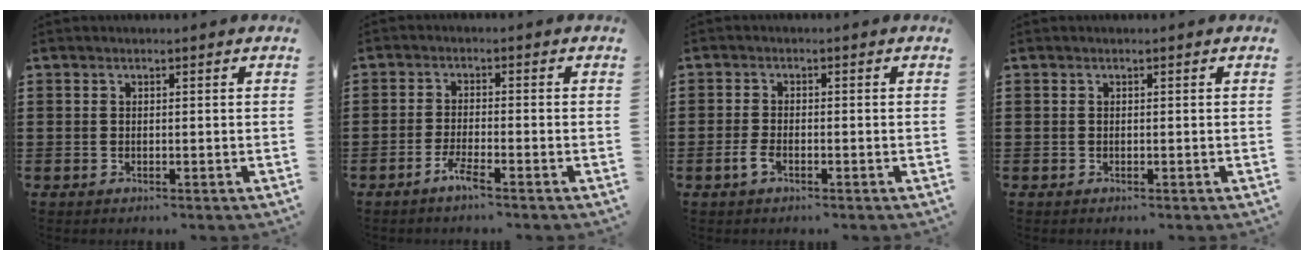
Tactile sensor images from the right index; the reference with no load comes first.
{"total": 2.9, "force": [-2.1, 0.2, 2.0], "torque": [-0.049, -0.002, -0.043]}
{"total": 2.1, "force": [-1.1, 0.9, 1.6], "torque": [-0.045, -0.004, -0.024]}
{"total": 0.0}